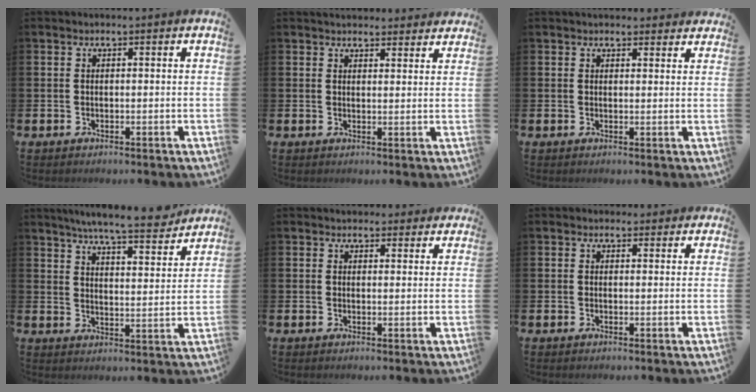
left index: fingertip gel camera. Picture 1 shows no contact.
{"total": 3.1, "force": [3.0, 0.8, 0.0], "torque": [0.002, -0.016, 0.053]}
{"total": 2.1, "force": [2.0, 0.8, 0.0], "torque": [0.004, -0.005, 0.035]}
{"total": 7.3, "force": [6.9, 0.4, 2.4], "torque": [-0.046, -0.048, 0.116]}
{"total": 2.3, "force": [2.1, 1.0, -0.1], "torque": [0.013, -0.008, 0.035]}
{"total": 1.3, "force": [1.0, 0.9, -0.1], "torque": [0.014, 0.002, 0.015]}